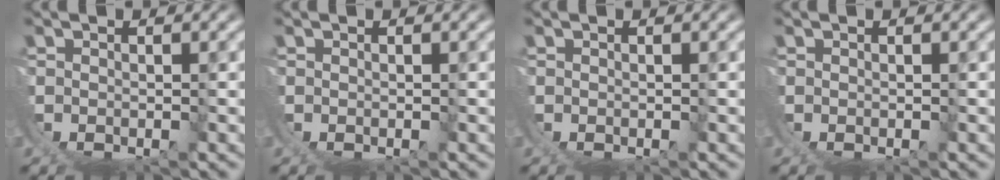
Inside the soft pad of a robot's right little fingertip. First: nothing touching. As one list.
[{"total": 0.0}, {"total": 0.0}, {"total": 0.0}]